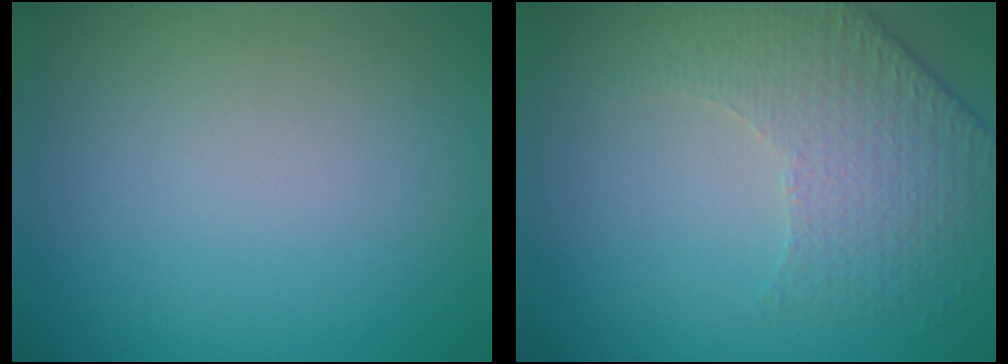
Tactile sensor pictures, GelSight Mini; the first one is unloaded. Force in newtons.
{"total": 4.8, "press": 3.4, "slide": 3.4}